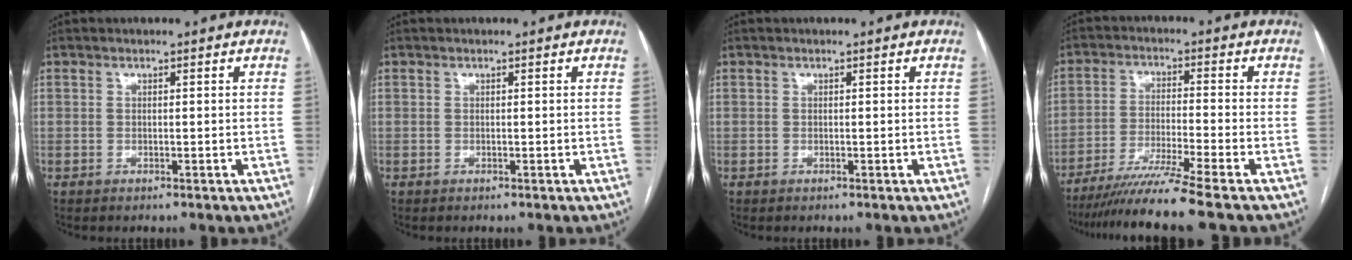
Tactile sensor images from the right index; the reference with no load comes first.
{"total": 0.0}
{"total": 0.0}
{"total": 10.4, "force": [-8.4, -2.5, 5.5], "torque": [-0.086, -0.035, -0.146]}